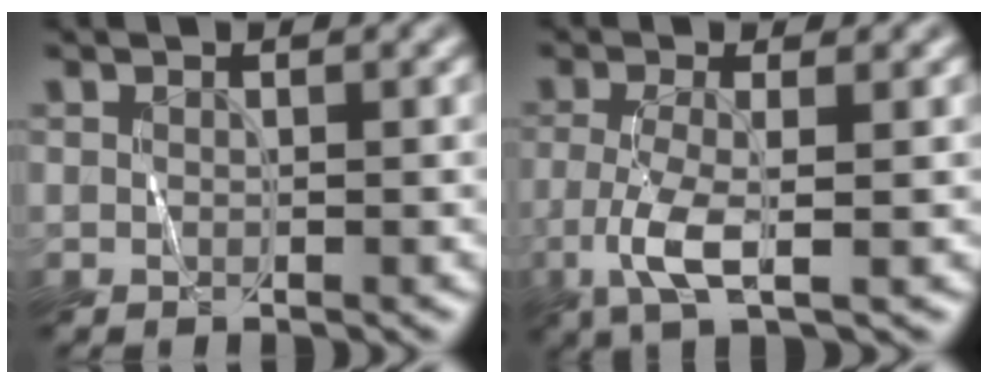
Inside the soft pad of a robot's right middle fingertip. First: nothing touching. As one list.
[{"total": 3.6, "force": [-1.5, 0.5, 3.2], "torque": [-0.079, -0.004, -0.032]}]